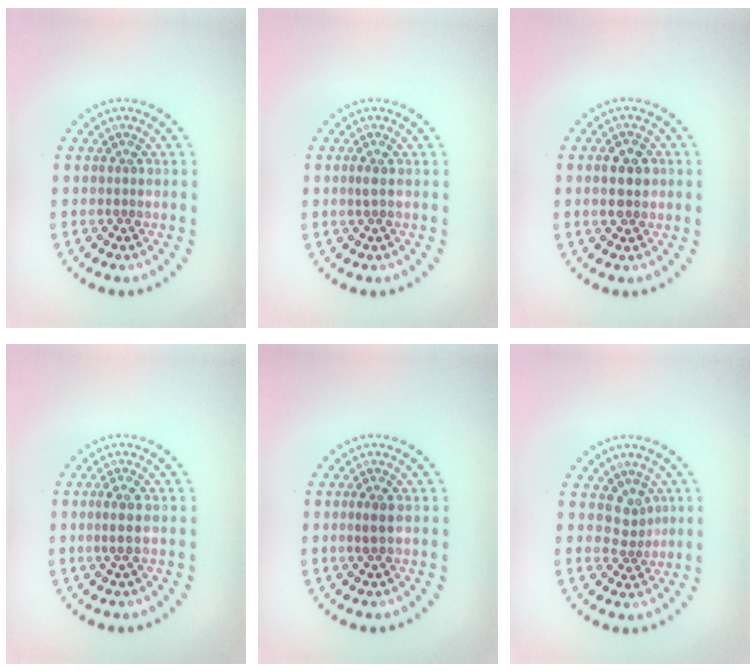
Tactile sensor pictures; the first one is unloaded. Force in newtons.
{"total": 0.6, "press": 0.5, "slide": 0.3}
{"total": 3.0, "press": 3.0, "slide": 0.1}
{"total": 1.6, "press": 1.3, "slide": 0.9}
{"total": 1.3, "press": 1.1, "slide": 0.6}
{"total": 1.9, "press": 1.3, "slide": 1.4}